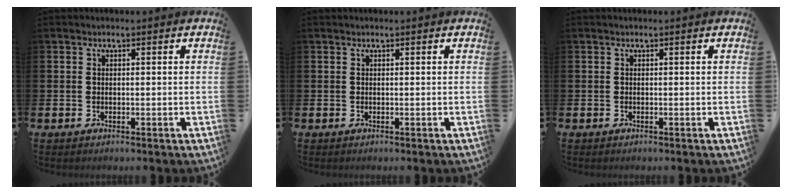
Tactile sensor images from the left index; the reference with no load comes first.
{"total": 0.0}
{"total": 0.0}